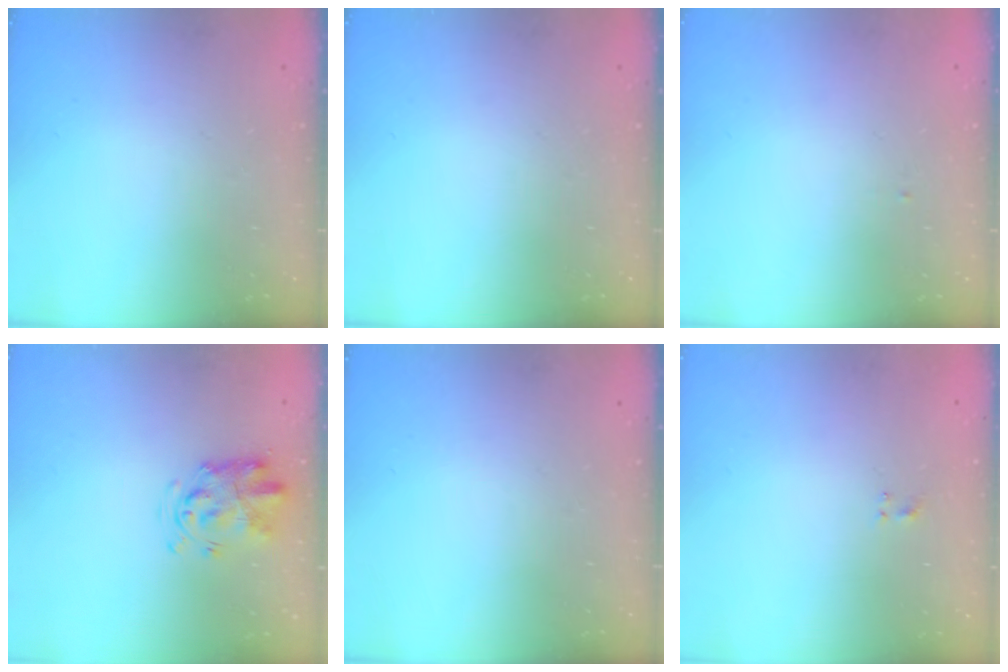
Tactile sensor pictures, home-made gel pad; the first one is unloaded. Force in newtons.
{"total": 0.0}
{"total": 0.9, "press": 0.8, "slide": 0.3}
{"total": 3.1, "press": 3.0, "slide": 0.6}
{"total": 0.0}
{"total": 1.0, "press": 0.6, "slide": 0.7}